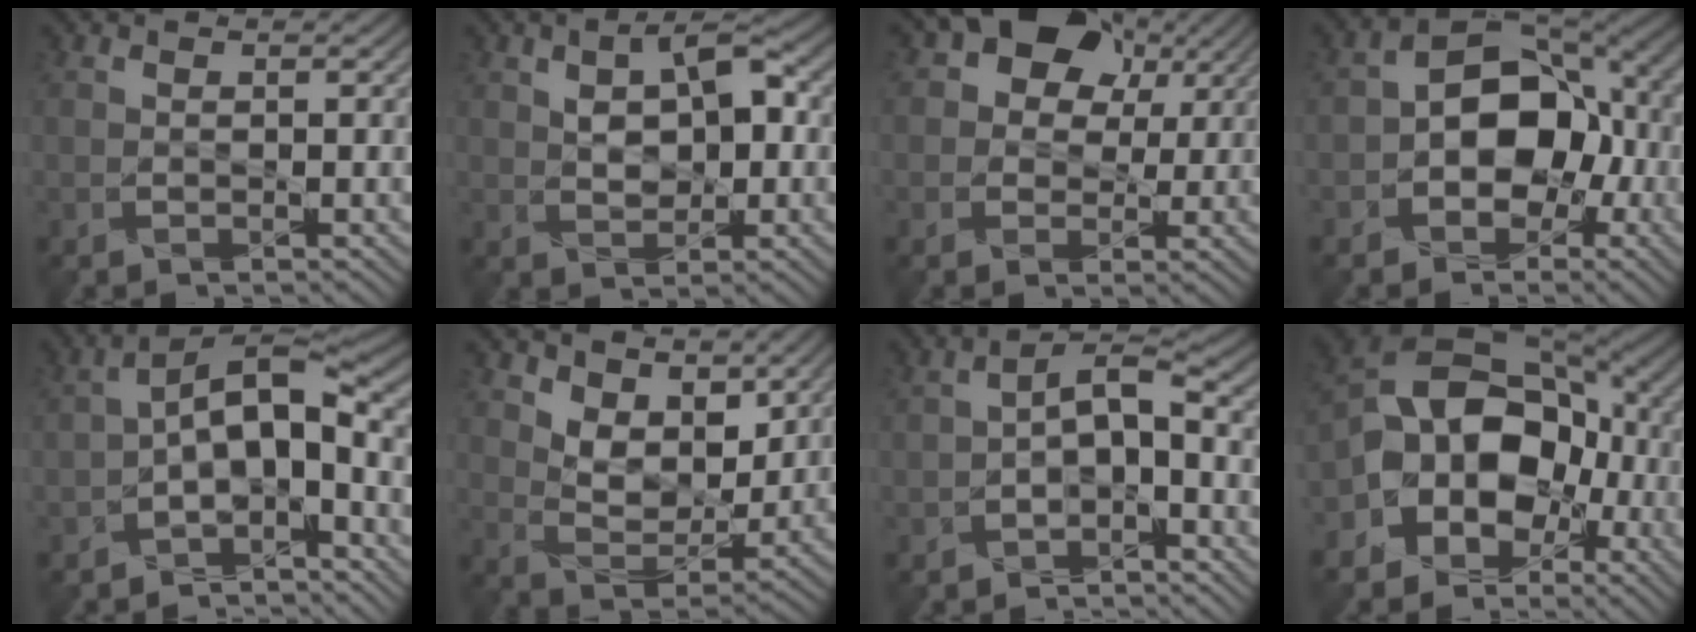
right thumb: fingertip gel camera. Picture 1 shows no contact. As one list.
[{"total": 6.3, "force": [1.2, 3.6, 5.1], "torque": [-0.083, 0.006, 0.019]}, {"total": 11.0, "force": [5.0, 7.7, 6.0], "torque": [-0.124, 0.028, 0.065]}, {"total": 10.8, "force": [-1.7, 7.9, 7.2], "torque": [-0.113, -0.002, -0.042]}, {"total": 8.9, "force": [-2.4, 4.6, 7.2], "torque": [-0.118, 0.004, -0.055]}, {"total": 7.4, "force": [4.7, 4.2, 3.8], "torque": [-0.088, -0.016, 0.079]}, {"total": 4.6, "force": [-1.4, 2.4, 3.6], "torque": [-0.060, 0.006, -0.030]}, {"total": 13.2, "force": [-3.3, 10.0, 8.1], "torque": [-0.151, -0.003, -0.071]}]